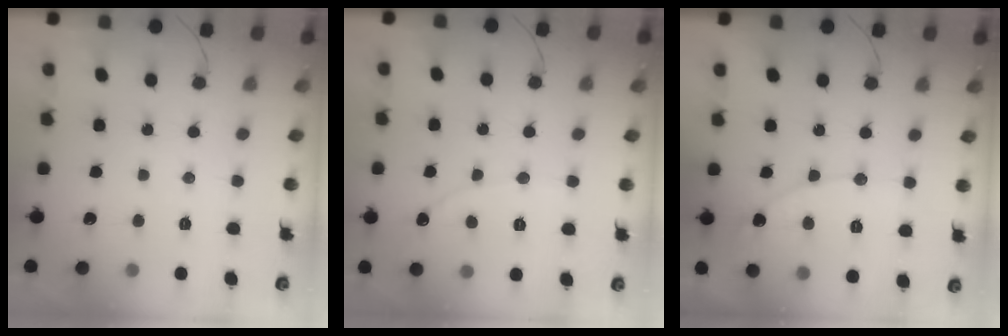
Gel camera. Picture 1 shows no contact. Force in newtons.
{"total": 2.2, "press": 2.2, "slide": 0.2}
{"total": 7.8, "press": 7.8, "slide": 0.5}